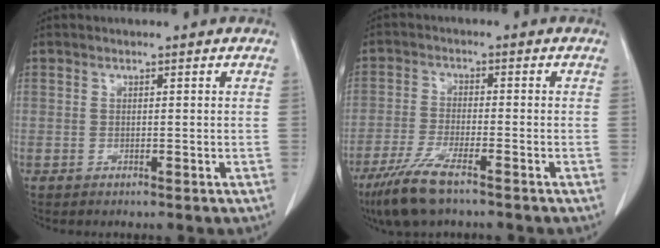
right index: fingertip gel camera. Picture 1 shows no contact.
{"total": 7.7, "force": [-5.4, 1.1, 5.4], "torque": [-0.113, -0.021, -0.097]}